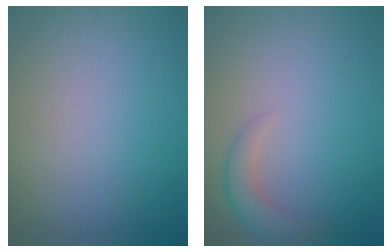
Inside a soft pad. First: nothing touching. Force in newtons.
{"total": 2.2, "press": 2.2, "slide": 0.1}